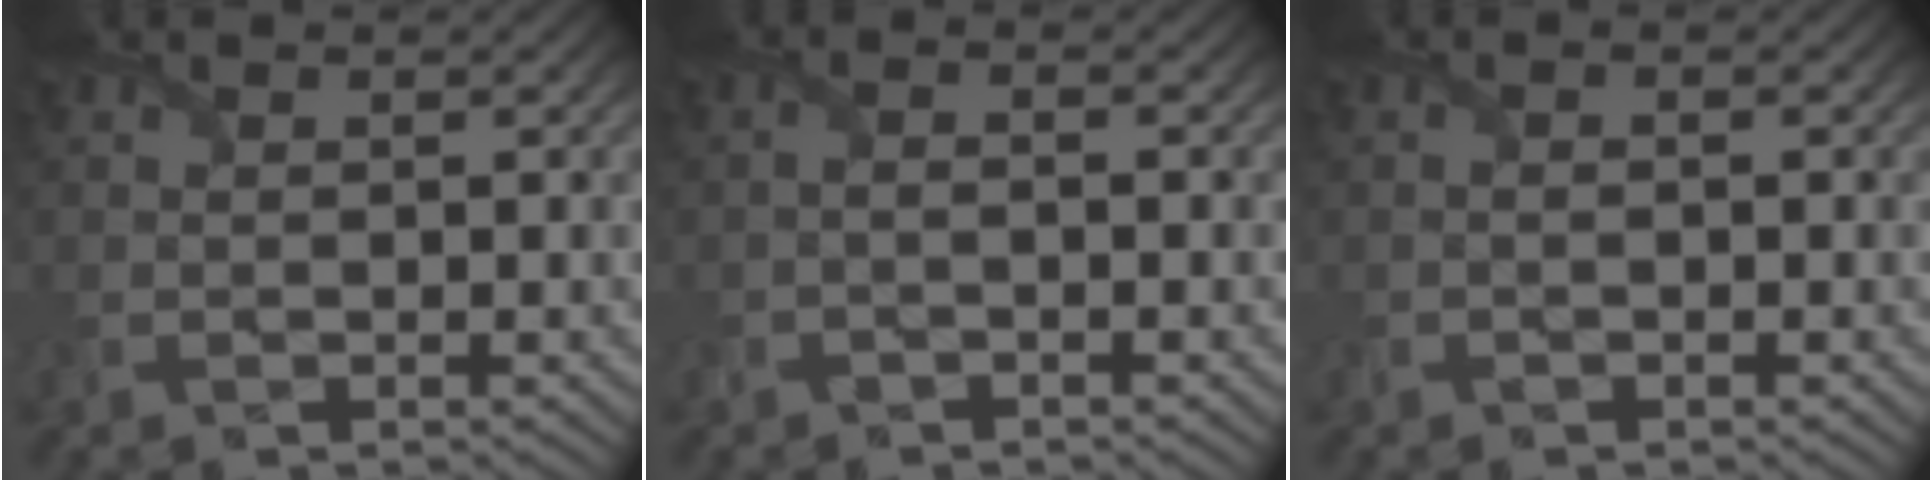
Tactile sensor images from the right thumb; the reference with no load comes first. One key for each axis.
{"total": 1.3, "fx": -0.8, "fy": 0.2, "fz": 1.0, "tx": -0.023, "ty": 0.003, "tz": -0.020}
{"total": 0.7, "fx": -0.3, "fy": 0.1, "fz": 0.6, "tx": -0.013, "ty": 0.000, "tz": -0.007}